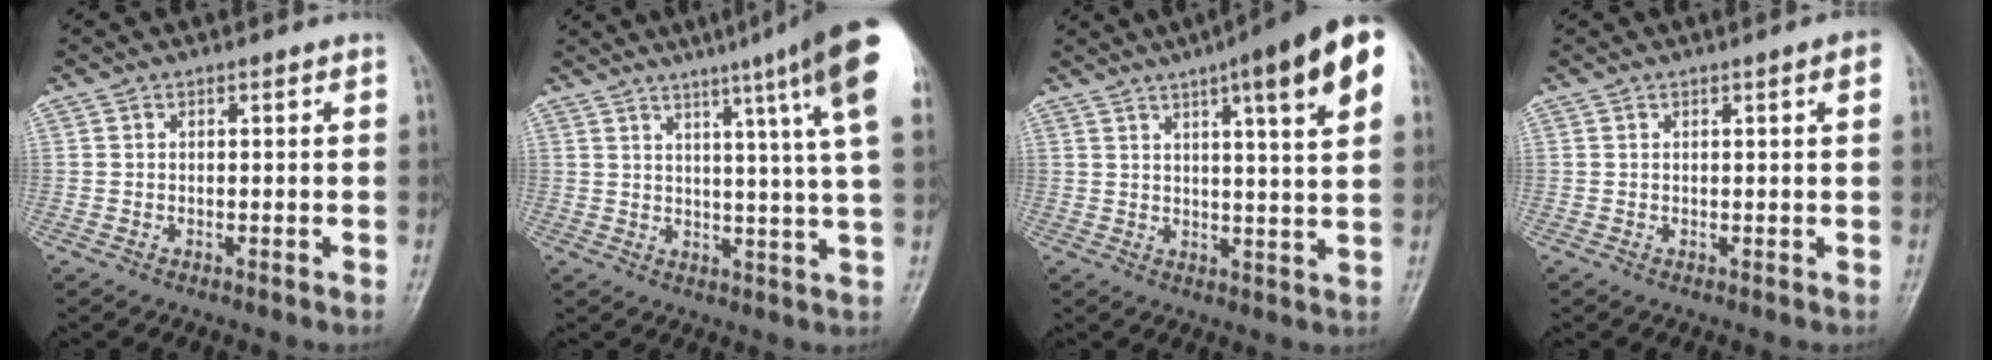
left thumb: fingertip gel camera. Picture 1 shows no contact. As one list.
[{"total": 18.0, "force": [10.3, 0.3, 14.8], "torque": [-0.190, -0.037, 0.113]}, {"total": 16.3, "force": [7.7, 2.6, 14.2], "torque": [-0.178, -0.012, 0.094]}, {"total": 2.3, "force": [0.9, 0.2, 2.2], "torque": [-0.027, 0.002, 0.009]}]